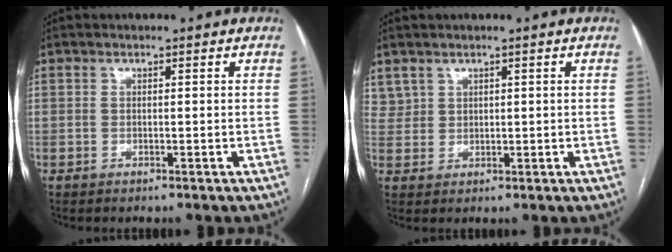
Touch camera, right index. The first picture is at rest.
{"total": 2.7, "force": [2.0, 1.8, 0.2], "torque": [0.003, 0.007, 0.043]}